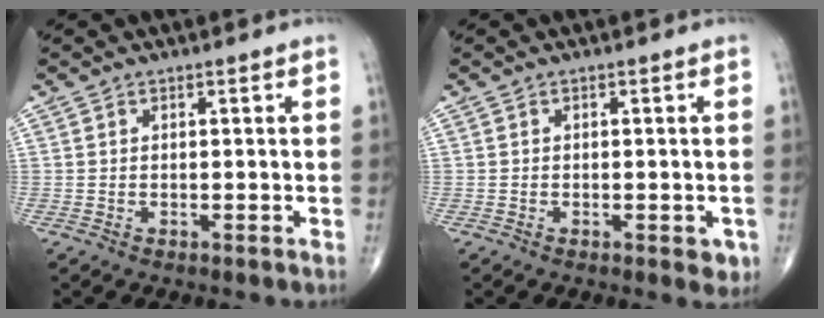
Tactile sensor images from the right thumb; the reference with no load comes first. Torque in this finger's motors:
{"motor_torque": [0.33, 0.61, -0.11, -0.08, 0.05]}